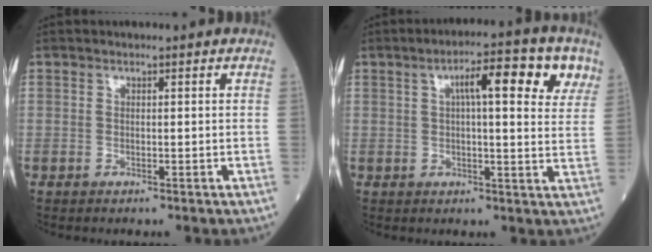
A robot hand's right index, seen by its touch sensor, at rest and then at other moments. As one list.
[{"total": 11.0, "force": [4.7, 2.5, 9.6], "torque": [-0.132, 0.022, 0.056]}]